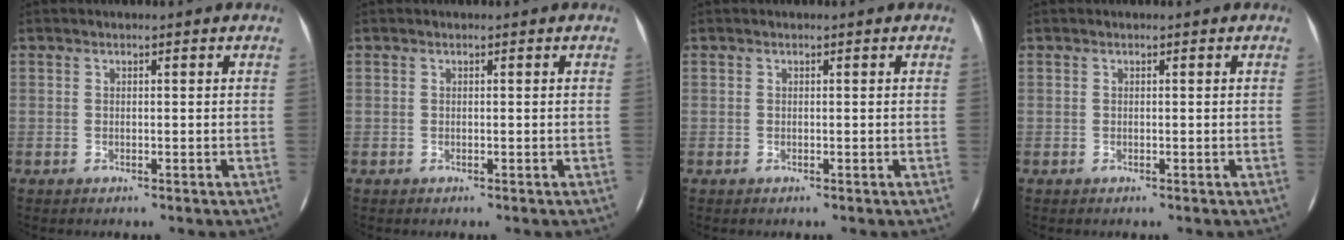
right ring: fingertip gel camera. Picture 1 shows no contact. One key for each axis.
{"total": 0.0}
{"total": 0.0}
{"total": 0.0}